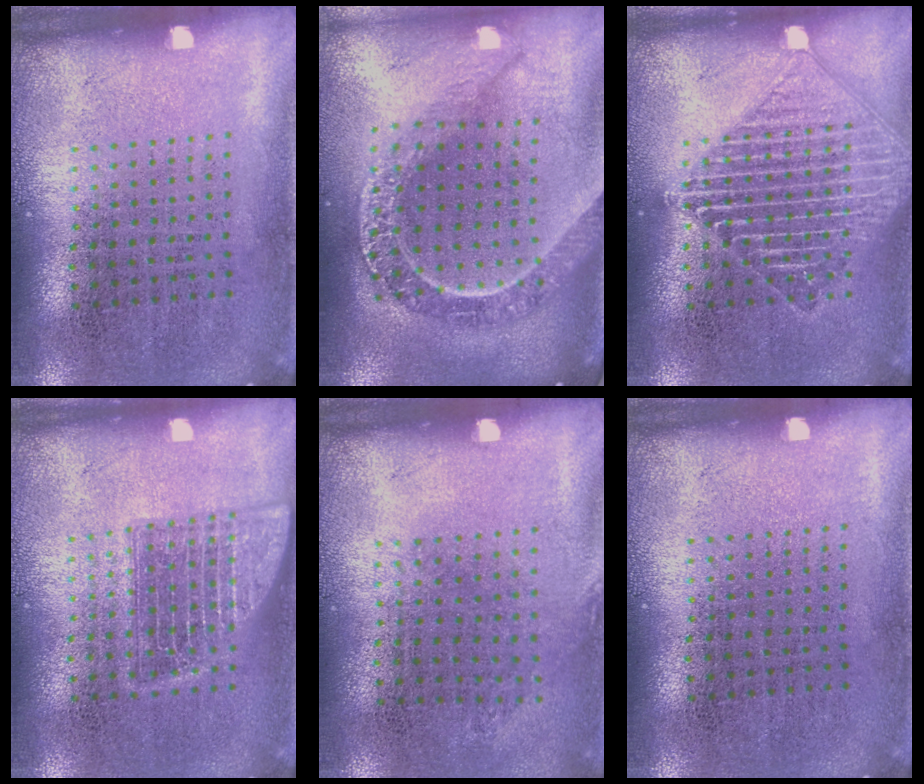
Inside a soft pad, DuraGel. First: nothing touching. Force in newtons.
{"total": 2.5, "press": 2.0, "slide": 1.4}
{"total": 3.3, "press": 3.3, "slide": 0.5}
{"total": 2.3, "press": 2.3, "slide": 0.3}
{"total": 0.9, "press": 0.7, "slide": 0.6}
{"total": 0.0}